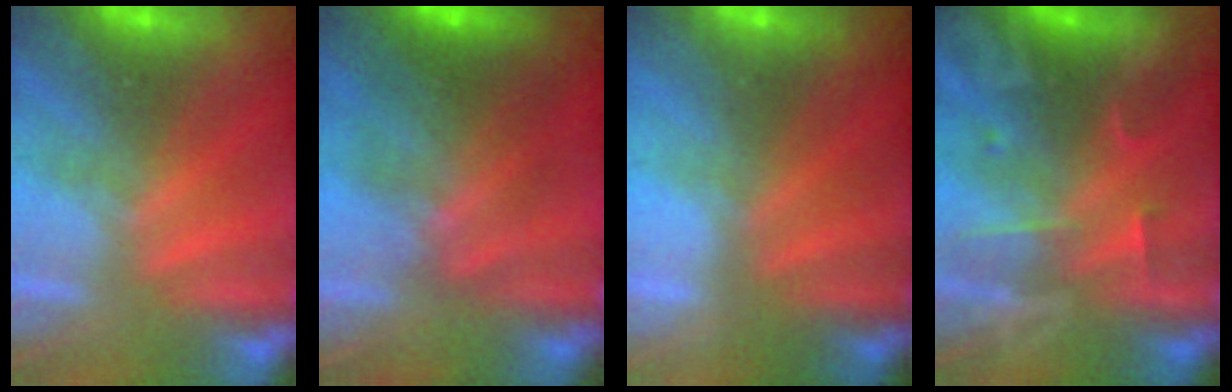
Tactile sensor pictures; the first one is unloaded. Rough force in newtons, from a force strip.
{"total": 7.6}
{"total": 2.1}
{"total": 2.4}